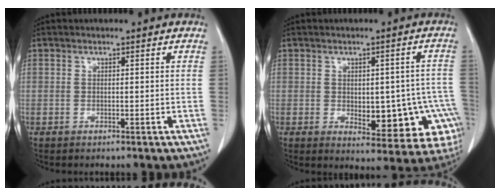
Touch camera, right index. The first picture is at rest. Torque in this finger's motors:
{"motor_torque": [0.42, -0.14, 0.39, 0.05]}